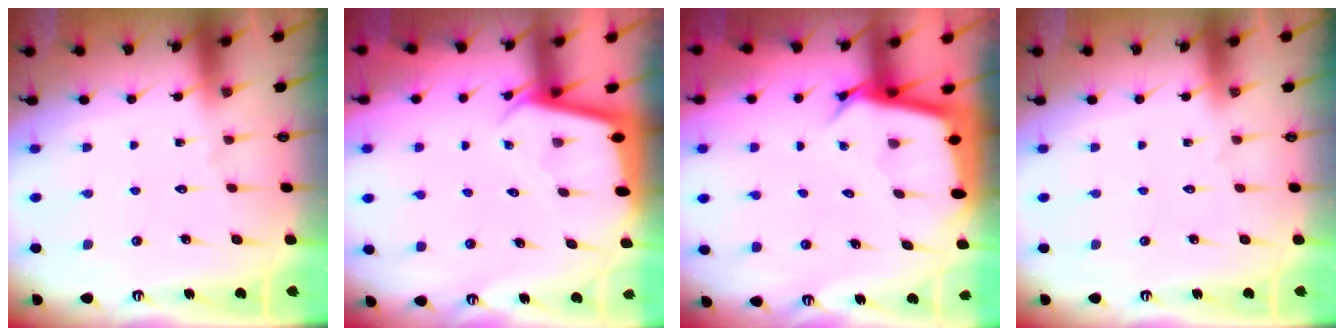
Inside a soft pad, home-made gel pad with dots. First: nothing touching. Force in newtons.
{"total": 2.5, "press": 2.5, "slide": 0.1}
{"total": 4.2, "press": 4.2, "slide": 0.4}
{"total": 0.0}